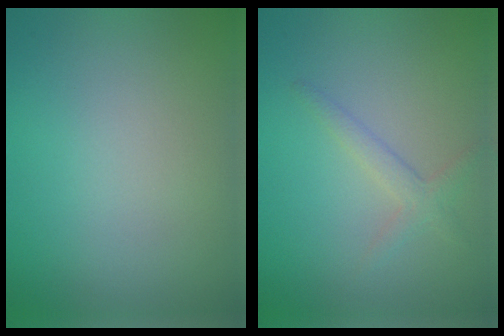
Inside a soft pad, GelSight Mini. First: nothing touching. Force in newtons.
{"total": 1.8, "press": 1.8, "slide": 0.1}